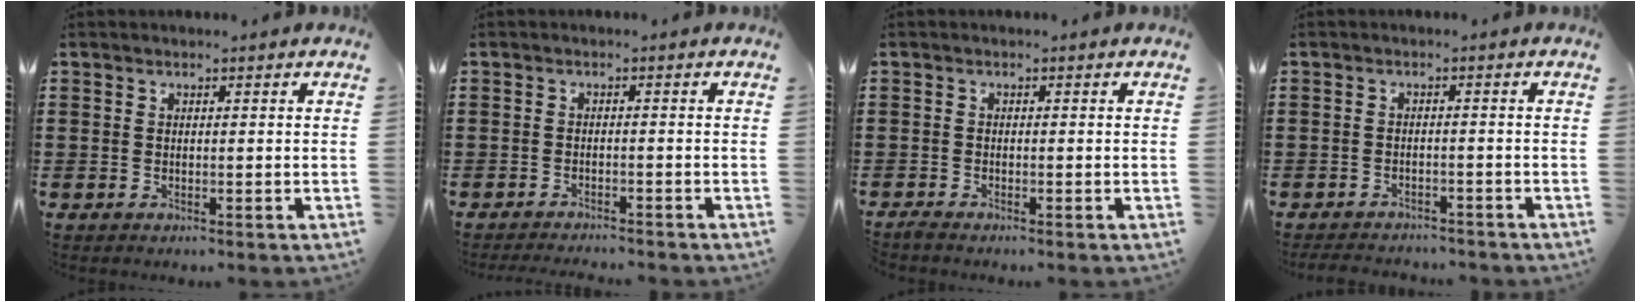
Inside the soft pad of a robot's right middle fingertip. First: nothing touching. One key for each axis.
{"total": 1.6, "fx": -1.6, "fy": -0.2, "fz": 0.1, "tx": -0.006, "ty": 0.000, "tz": -0.031}
{"total": 0.9, "fx": -0.9, "fy": 0.0, "fz": 0.2, "tx": -0.008, "ty": -0.004, "tz": -0.016}
{"total": 2.3, "fx": -2.3, "fy": 0.2, "fz": 0.1, "tx": -0.008, "ty": -0.004, "tz": -0.048}